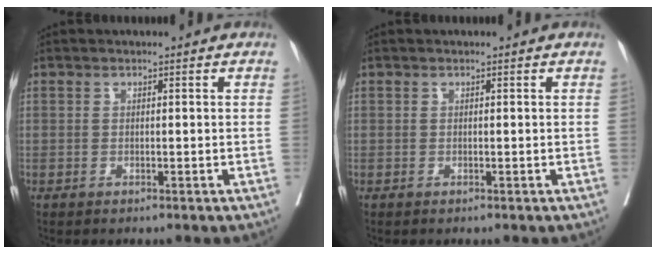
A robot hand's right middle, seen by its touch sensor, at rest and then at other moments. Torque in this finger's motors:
{"motor_torque": [-0.19, 0.20, -0.03, -0.01]}